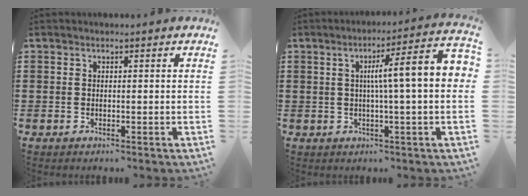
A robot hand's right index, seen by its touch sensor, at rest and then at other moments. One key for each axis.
{"total": 8.4, "fx": 0.8, "fy": 0.3, "fz": 8.4, "tx": -0.147, "ty": -0.006, "tz": 0.004}